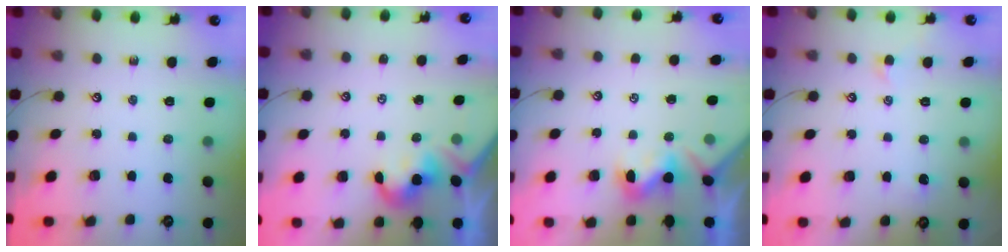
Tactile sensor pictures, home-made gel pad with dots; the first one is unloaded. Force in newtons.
{"total": 2.1, "press": 2.0, "slide": 0.5}
{"total": 1.0, "press": 0.8, "slide": 0.6}
{"total": 1.2, "press": 1.0, "slide": 0.6}